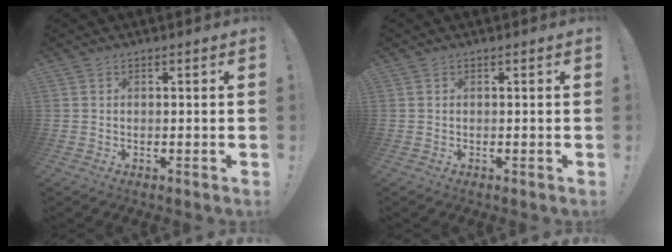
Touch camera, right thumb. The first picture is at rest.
{"total": 0.0}